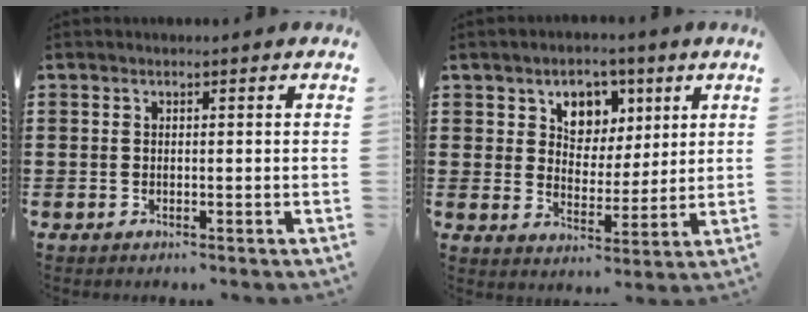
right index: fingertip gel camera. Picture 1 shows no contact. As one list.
[{"total": 5.7, "force": [3.0, 4.5, 1.7], "torque": [-0.046, 0.000, 0.049]}]